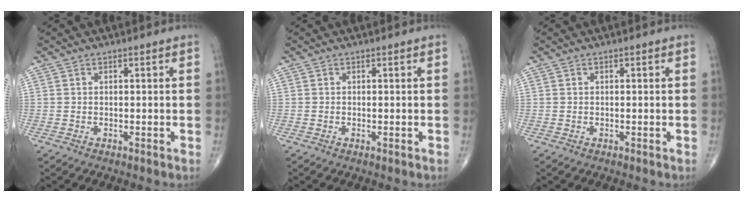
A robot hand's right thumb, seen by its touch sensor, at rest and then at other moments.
{"total": 0.0}
{"total": 0.0}